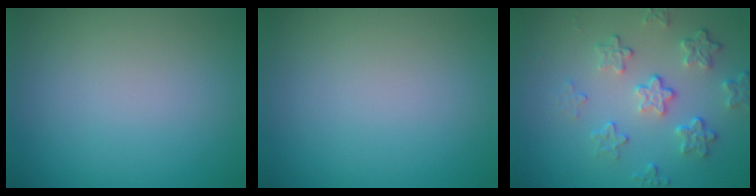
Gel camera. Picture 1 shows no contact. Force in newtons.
{"total": 0.0}
{"total": 4.5, "press": 3.3, "slide": 3.0}